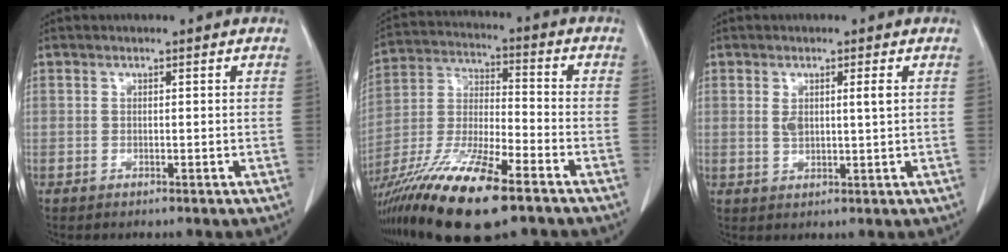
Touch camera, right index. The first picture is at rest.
{"total": 21.3, "force": [-13.6, 4.5, 15.8], "torque": [-0.336, -0.042, -0.246]}
{"total": 3.2, "force": [0.9, 0.5, 3.1], "torque": [-0.057, 0.003, 0.019]}